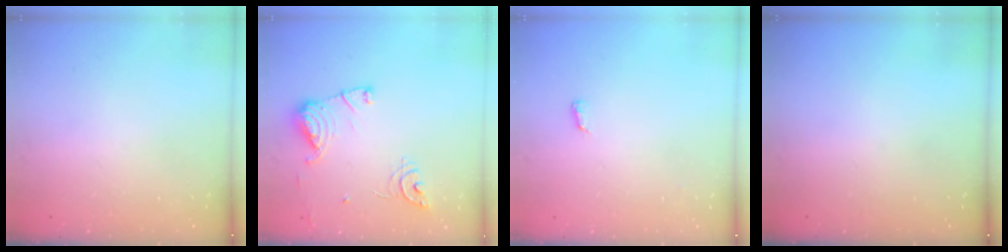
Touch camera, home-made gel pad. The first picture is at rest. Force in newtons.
{"total": 13.7, "press": 13.6, "slide": 1.5}
{"total": 6.4, "press": 3.8, "slide": 5.1}
{"total": 0.0}